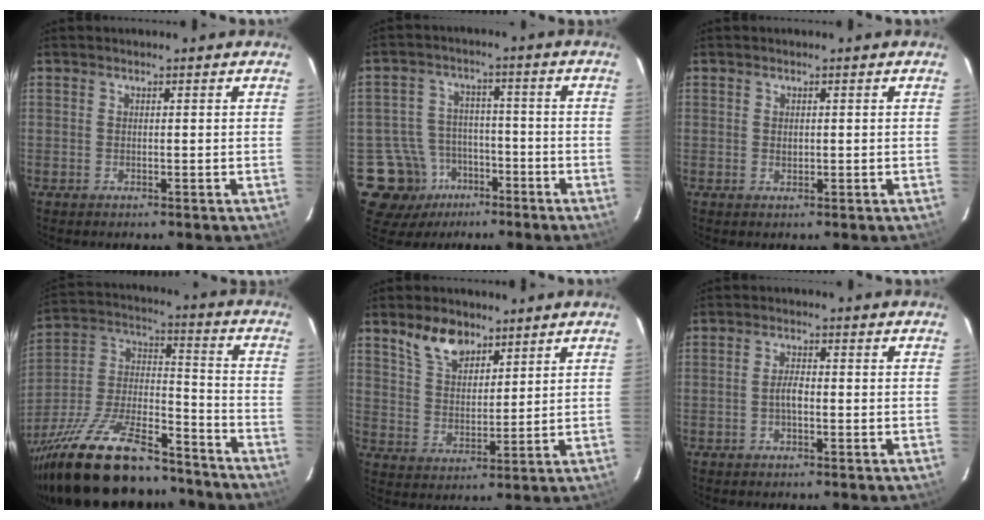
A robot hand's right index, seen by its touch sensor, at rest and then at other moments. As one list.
[{"total": 10.6, "force": [-5.8, 8.7, 2.0], "torque": [-0.067, 0.027, -0.081]}, {"total": 0.6, "force": [0.0, 0.4, 0.4], "torque": [-0.008, 0.000, 0.001]}, {"total": 28.9, "force": [-21.7, 10.0, 16.2], "torque": [-0.316, -0.005, -0.343]}, {"total": 8.2, "force": [5.7, 4.3, 4.0], "torque": [-0.073, 0.016, 0.110]}, {"total": 1.9, "force": [-0.7, 0.4, 1.7], "torque": [-0.036, 0.004, -0.016]}]